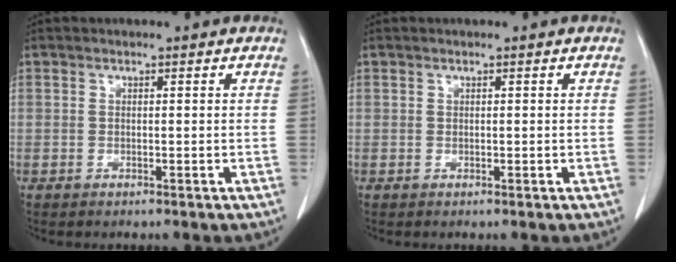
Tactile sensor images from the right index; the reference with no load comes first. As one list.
[{"total": 0.0}]